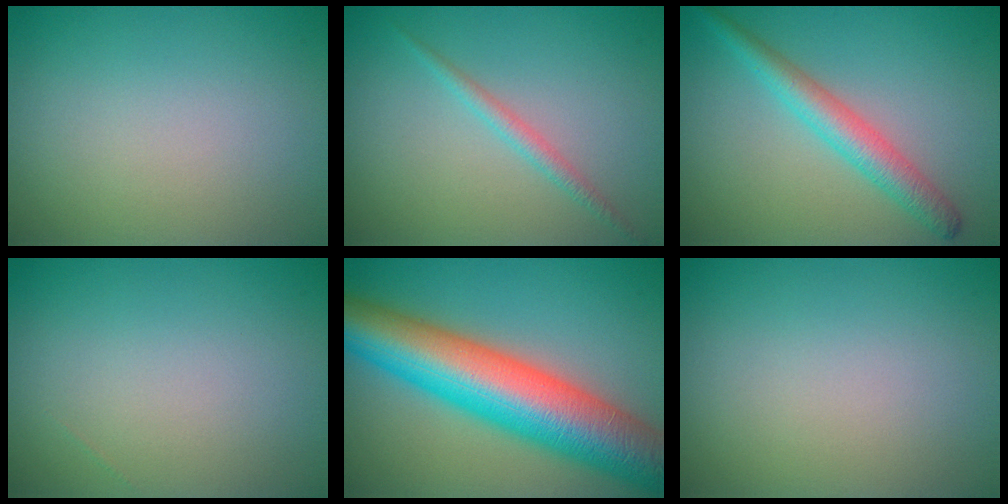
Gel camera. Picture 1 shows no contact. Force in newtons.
{"total": 1.4, "press": 1.4, "slide": 0.1}
{"total": 3.3, "press": 3.3, "slide": 0.1}
{"total": 0.0}
{"total": 12.6, "press": 12.6, "slide": 0.2}
{"total": 0.0}